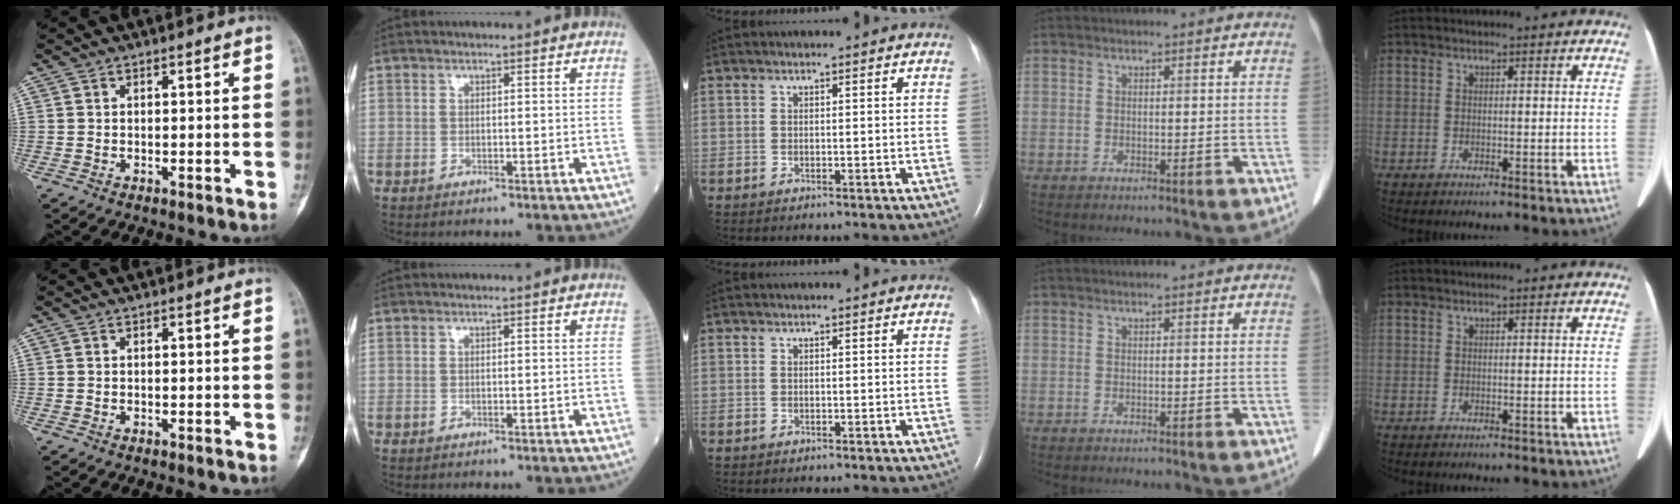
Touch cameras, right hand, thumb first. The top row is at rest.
{}